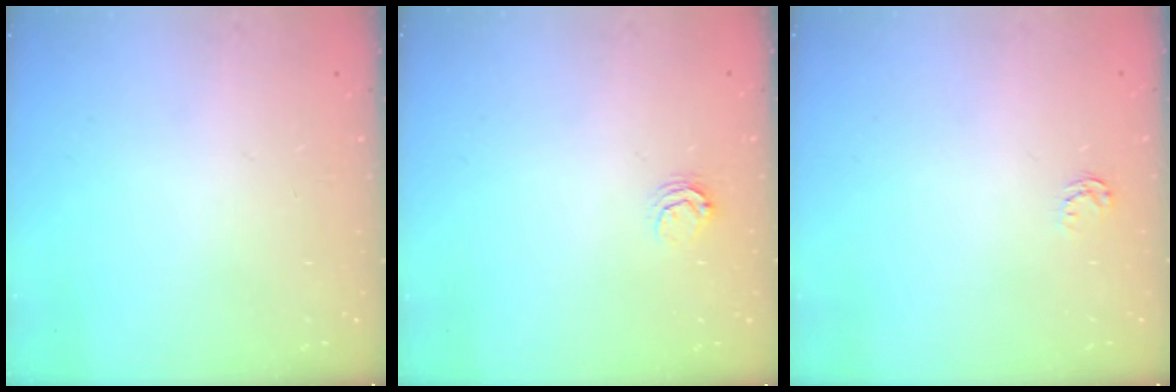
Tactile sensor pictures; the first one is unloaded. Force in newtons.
{"total": 3.4, "press": 3.4, "slide": 0.2}
{"total": 2.5, "press": 2.5, "slide": 0.4}